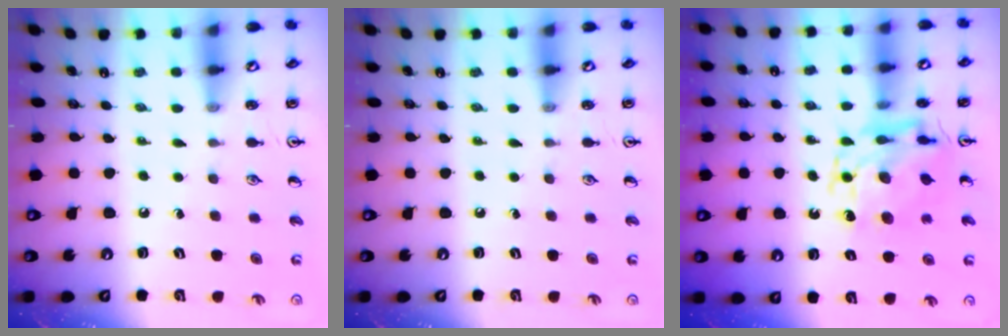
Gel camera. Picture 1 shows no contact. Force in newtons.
{"total": 0.0}
{"total": 12.7, "press": 12.6, "slide": 1.6}